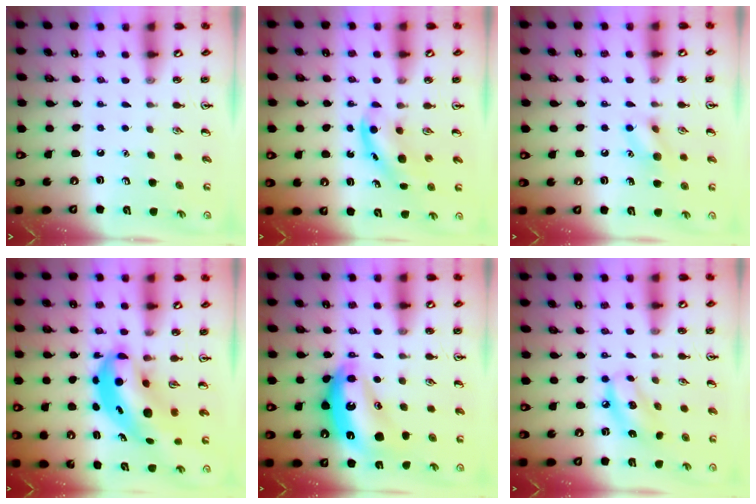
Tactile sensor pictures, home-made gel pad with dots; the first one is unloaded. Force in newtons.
{"total": 5.2, "press": 5.1, "slide": 0.9}
{"total": 9.5, "press": 9.4, "slide": 0.8}
{"total": 8.4, "press": 8.1, "slide": 2.2}
{"total": 15.0, "press": 15.0, "slide": 0.8}
{"total": 8.3, "press": 8.1, "slide": 2.0}